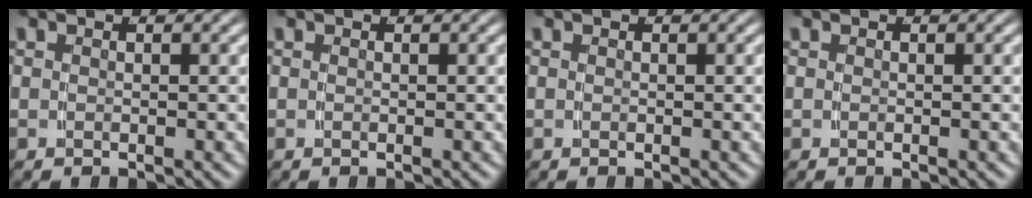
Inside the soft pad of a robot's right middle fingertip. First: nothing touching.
{"total": 0.0}
{"total": 0.0}
{"total": 0.0}